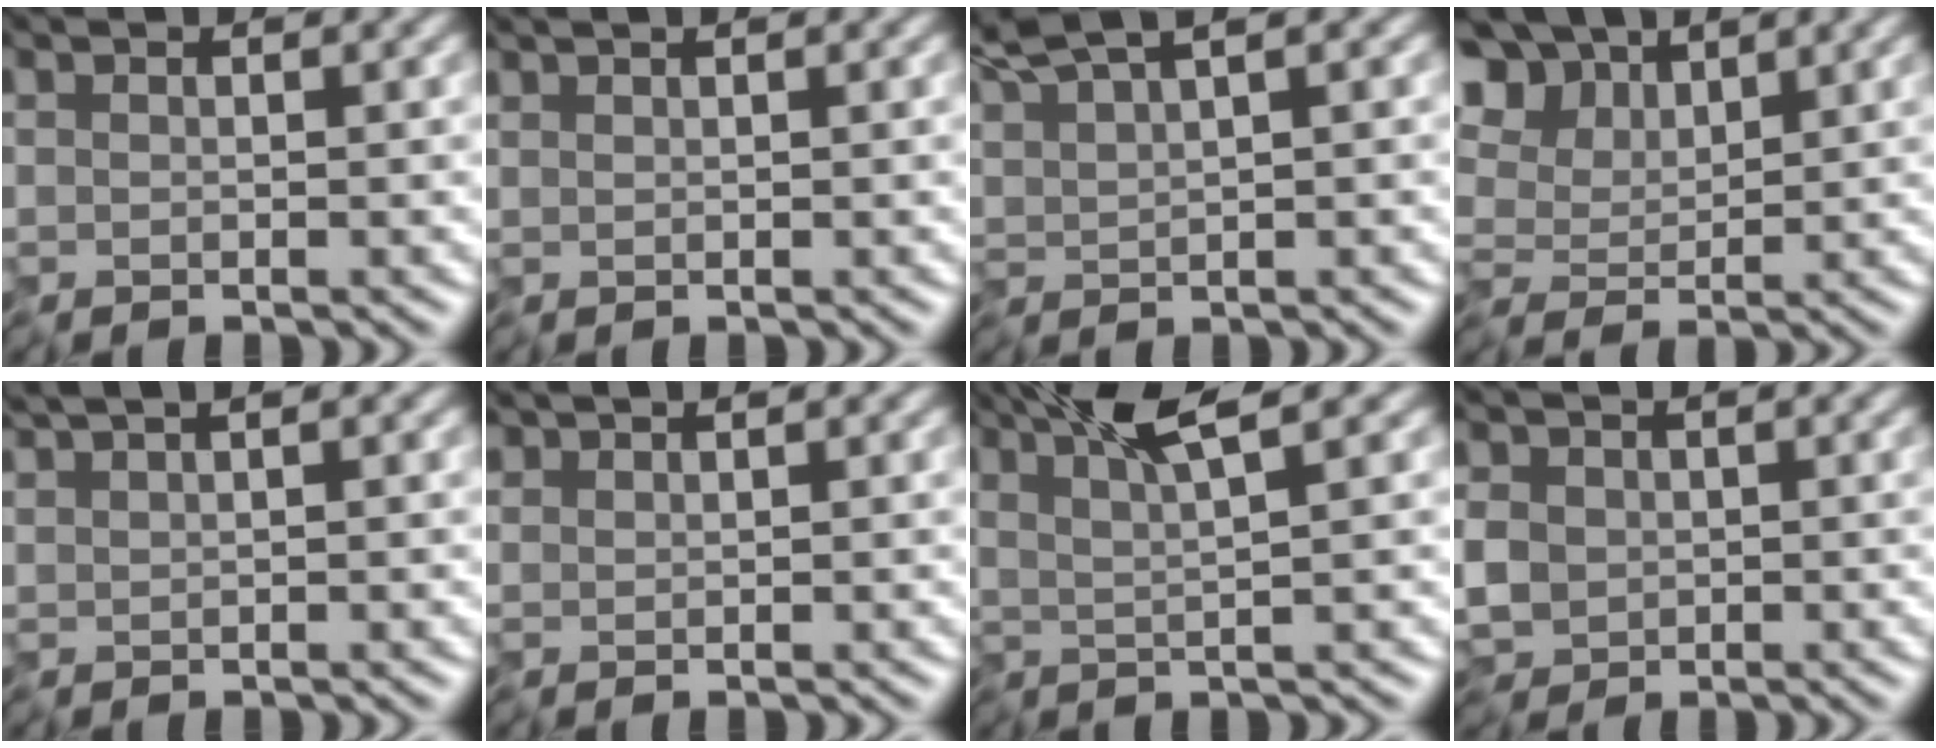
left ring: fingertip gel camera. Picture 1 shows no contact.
{"total": 0.8, "force": [0.6, 0.2, 0.5], "torque": [-0.002, 0.005, 0.004]}
{"total": 4.8, "force": [3.5, 0.8, 3.2], "torque": [-0.072, 0.016, 0.058]}
{"total": 8.5, "force": [4.6, 5.1, 4.9], "torque": [-0.119, 0.017, 0.058]}
{"total": 2.9, "force": [2.0, 0.8, 1.9], "torque": [-0.041, 0.018, 0.023]}
{"total": 0.9, "force": [0.8, 0.2, 0.2], "torque": [-0.004, 0.003, 0.017]}
{"total": 5.6, "force": [3.1, 0.8, 4.6], "torque": [-0.076, 0.005, 0.051]}
{"total": 3.5, "force": [-0.7, 3.0, 1.6], "torque": [-0.049, -0.005, -0.018]}